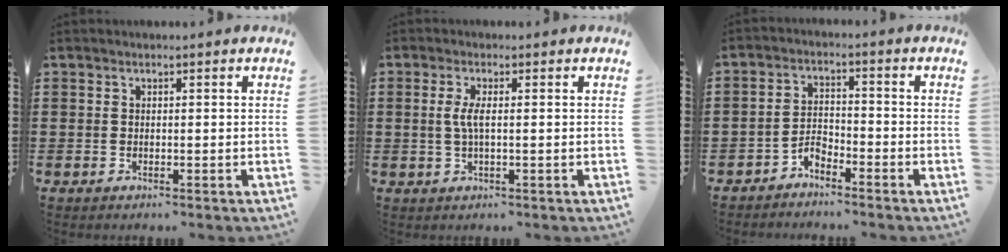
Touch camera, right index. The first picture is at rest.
{"total": 2.9, "force": [0.0, 0.5, 2.8], "torque": [-0.068, -0.007, -0.006]}
{"total": 2.9, "force": [-2.6, 0.9, 0.6], "torque": [-0.020, 0.008, -0.056]}